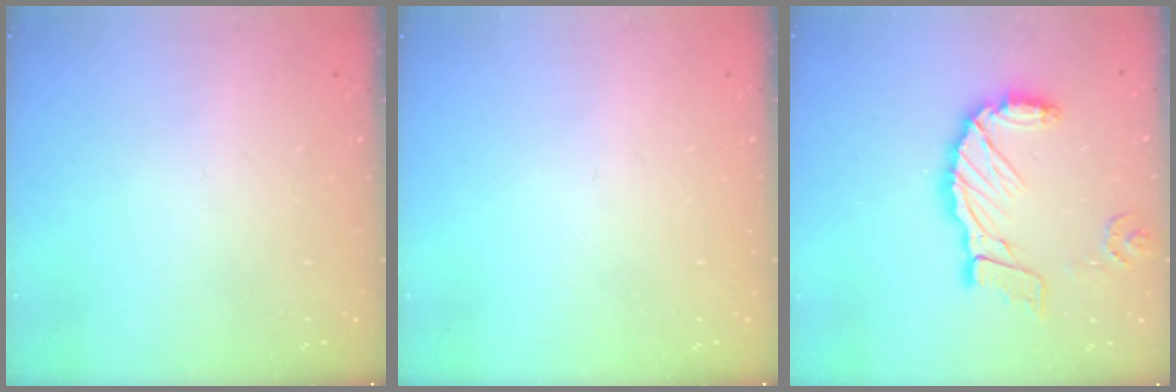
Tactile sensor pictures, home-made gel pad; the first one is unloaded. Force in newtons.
{"total": 0.0}
{"total": 14.4, "press": 14.2, "slide": 2.3}